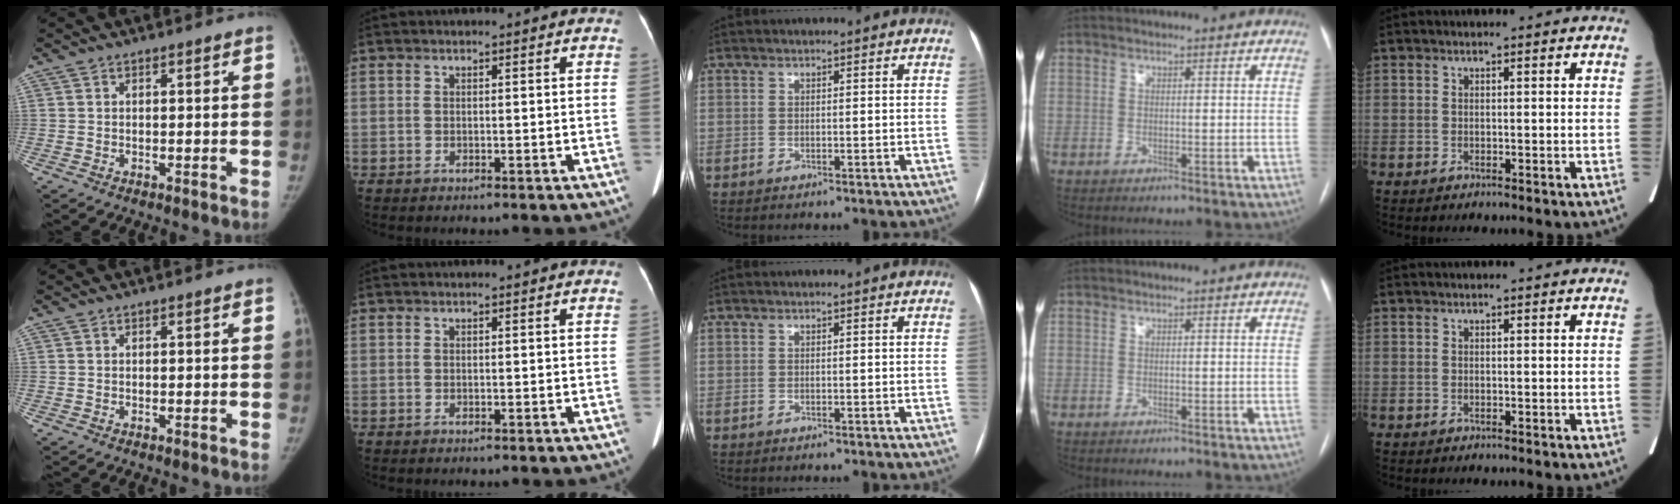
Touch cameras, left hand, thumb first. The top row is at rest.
{}